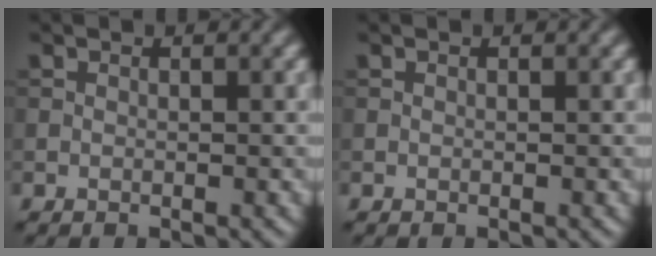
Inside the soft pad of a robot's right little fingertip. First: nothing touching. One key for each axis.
{"total": 0.0}